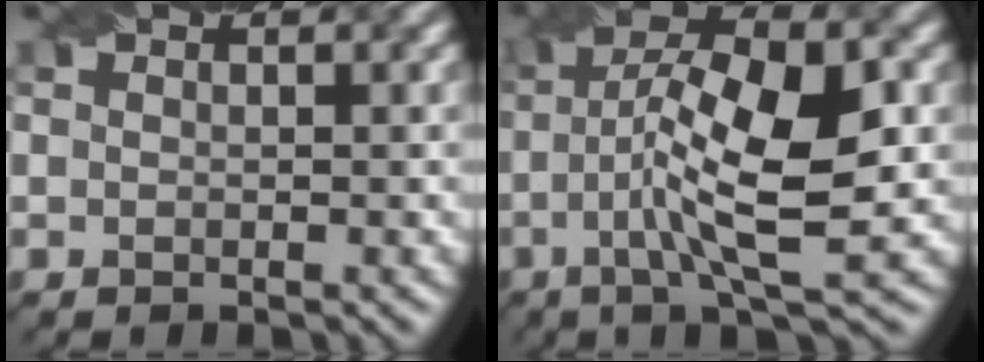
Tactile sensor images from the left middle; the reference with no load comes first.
{"total": 10.2, "force": [-0.8, 3.0, 9.7], "torque": [-0.170, 0.010, -0.014]}